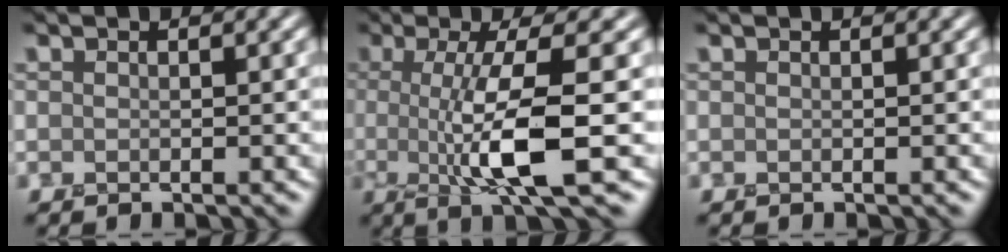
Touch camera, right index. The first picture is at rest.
{"total": 7.2, "force": [-0.4, 1.2, 7.0], "torque": [-0.134, -0.006, -0.005]}
{"total": 0.0}